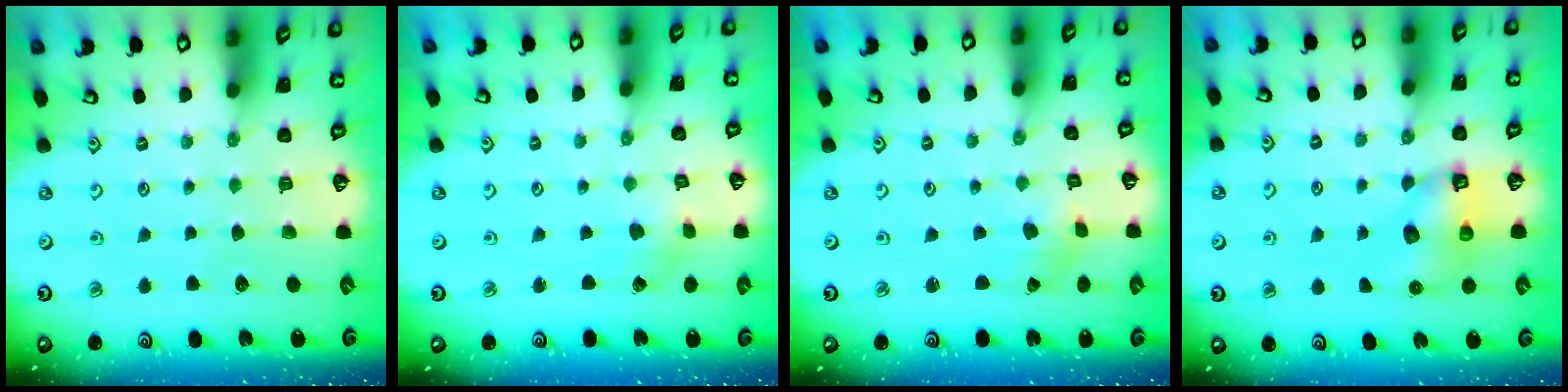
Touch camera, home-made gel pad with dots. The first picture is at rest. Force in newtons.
{"total": 1.4, "press": 1.3, "slide": 0.3}
{"total": 1.5, "press": 1.5, "slide": 0.2}
{"total": 7.0, "press": 7.0, "slide": 0.1}